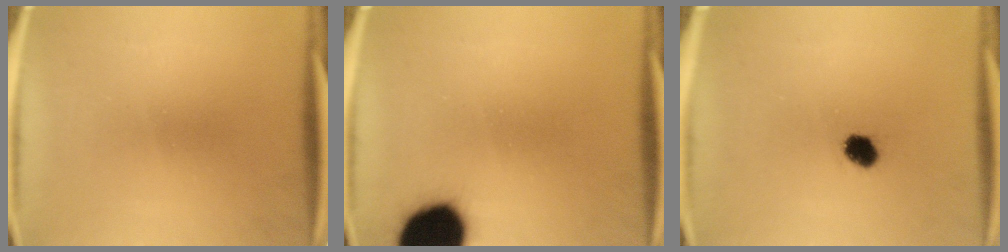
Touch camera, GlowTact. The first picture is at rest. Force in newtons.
{"total": 20.1}
{"total": 2.6}